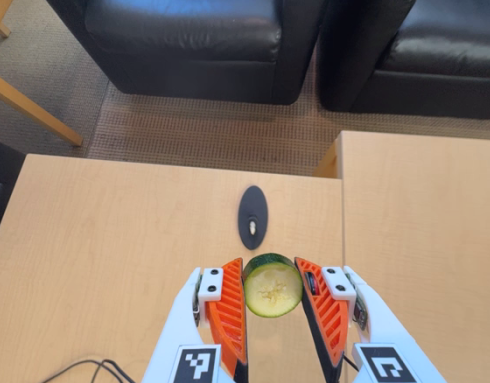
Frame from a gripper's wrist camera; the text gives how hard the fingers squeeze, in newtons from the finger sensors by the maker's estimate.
{"total": 10.2, "left": 10.0, "right": 10.4}